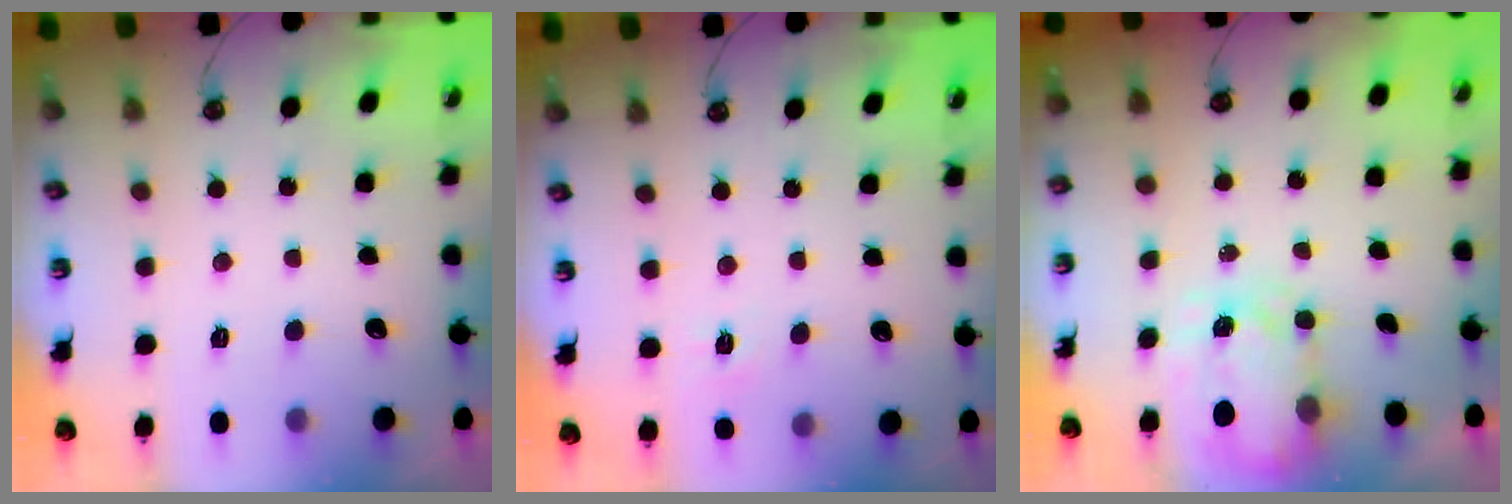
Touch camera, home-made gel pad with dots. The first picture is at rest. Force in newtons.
{"total": 4.0, "press": 4.0, "slide": 0.5}
{"total": 3.6, "press": 3.5, "slide": 0.5}